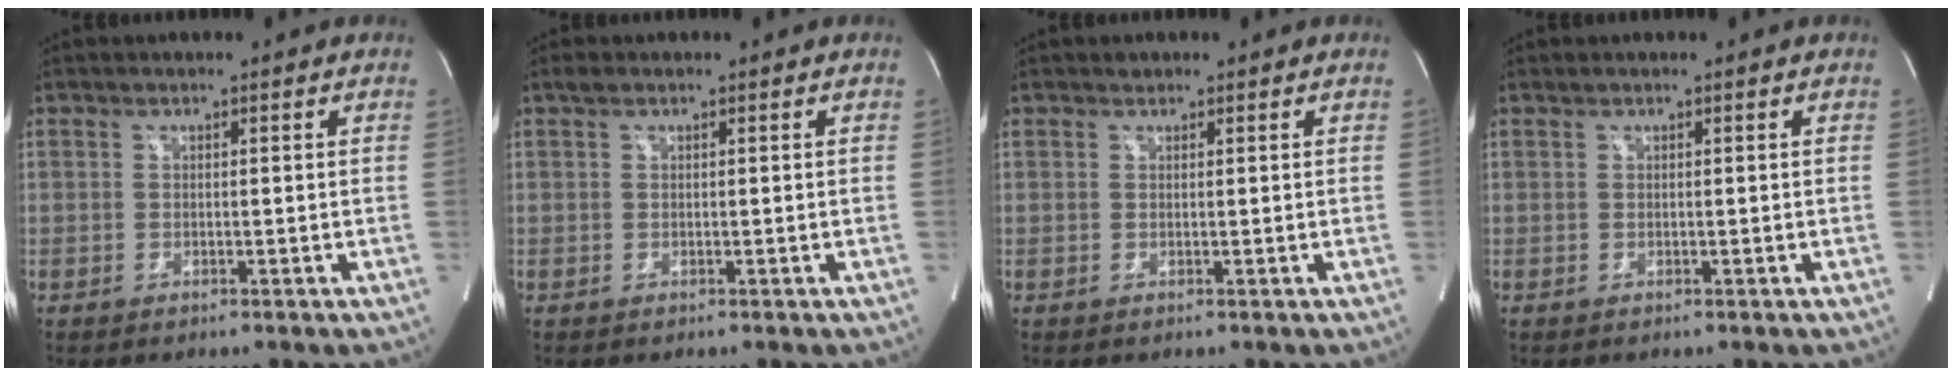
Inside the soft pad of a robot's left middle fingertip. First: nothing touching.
{"total": 0.7, "force": [0.5, 0.4, 0.4], "torque": [-0.008, 0.012, 0.010]}
{"total": 0.6, "force": [0.5, 0.3, 0.0], "torque": [-0.001, 0.002, 0.007]}
{"total": 0.0}